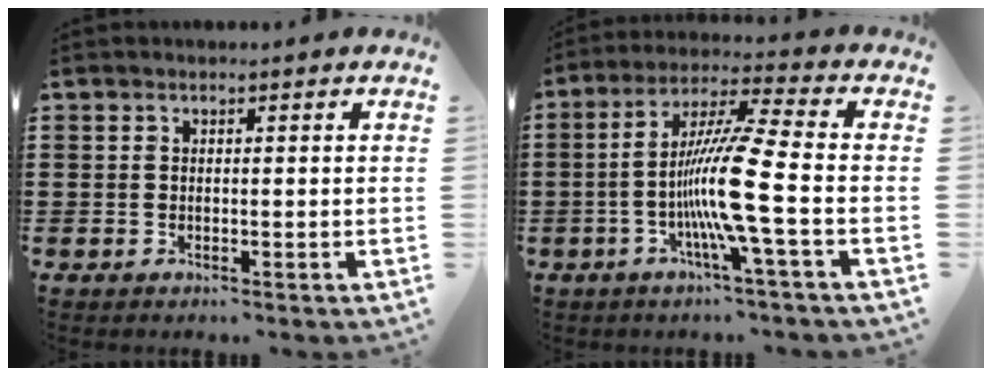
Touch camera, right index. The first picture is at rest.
{"total": 11.7, "force": [-3.0, -0.6, 11.3], "torque": [-0.231, -0.014, -0.069]}